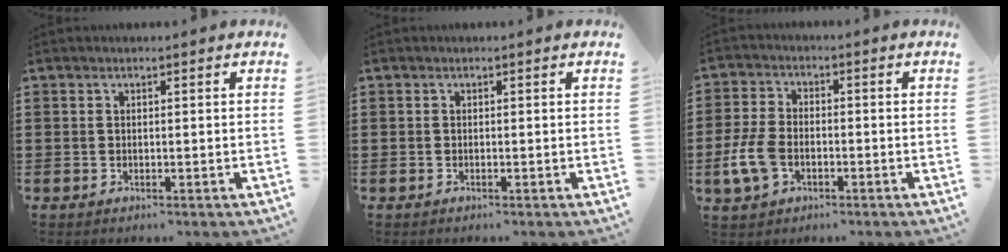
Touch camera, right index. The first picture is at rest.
{"total": 0.0}
{"total": 5.6, "force": [-1.8, 3.5, 4.0], "torque": [-0.105, -0.003, -0.040]}